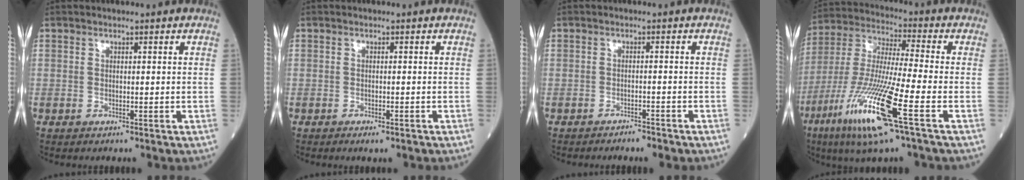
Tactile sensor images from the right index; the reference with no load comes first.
{"total": 1.7, "force": [-1.3, 0.3, 1.1], "torque": [-0.014, -0.003, -0.016]}
{"total": 2.2, "force": [-2.0, 0.3, 0.8], "torque": [-0.016, -0.002, -0.025]}
{"total": 17.5, "force": [-8.0, 0.4, 15.6], "torque": [-0.339, -0.036, -0.155]}